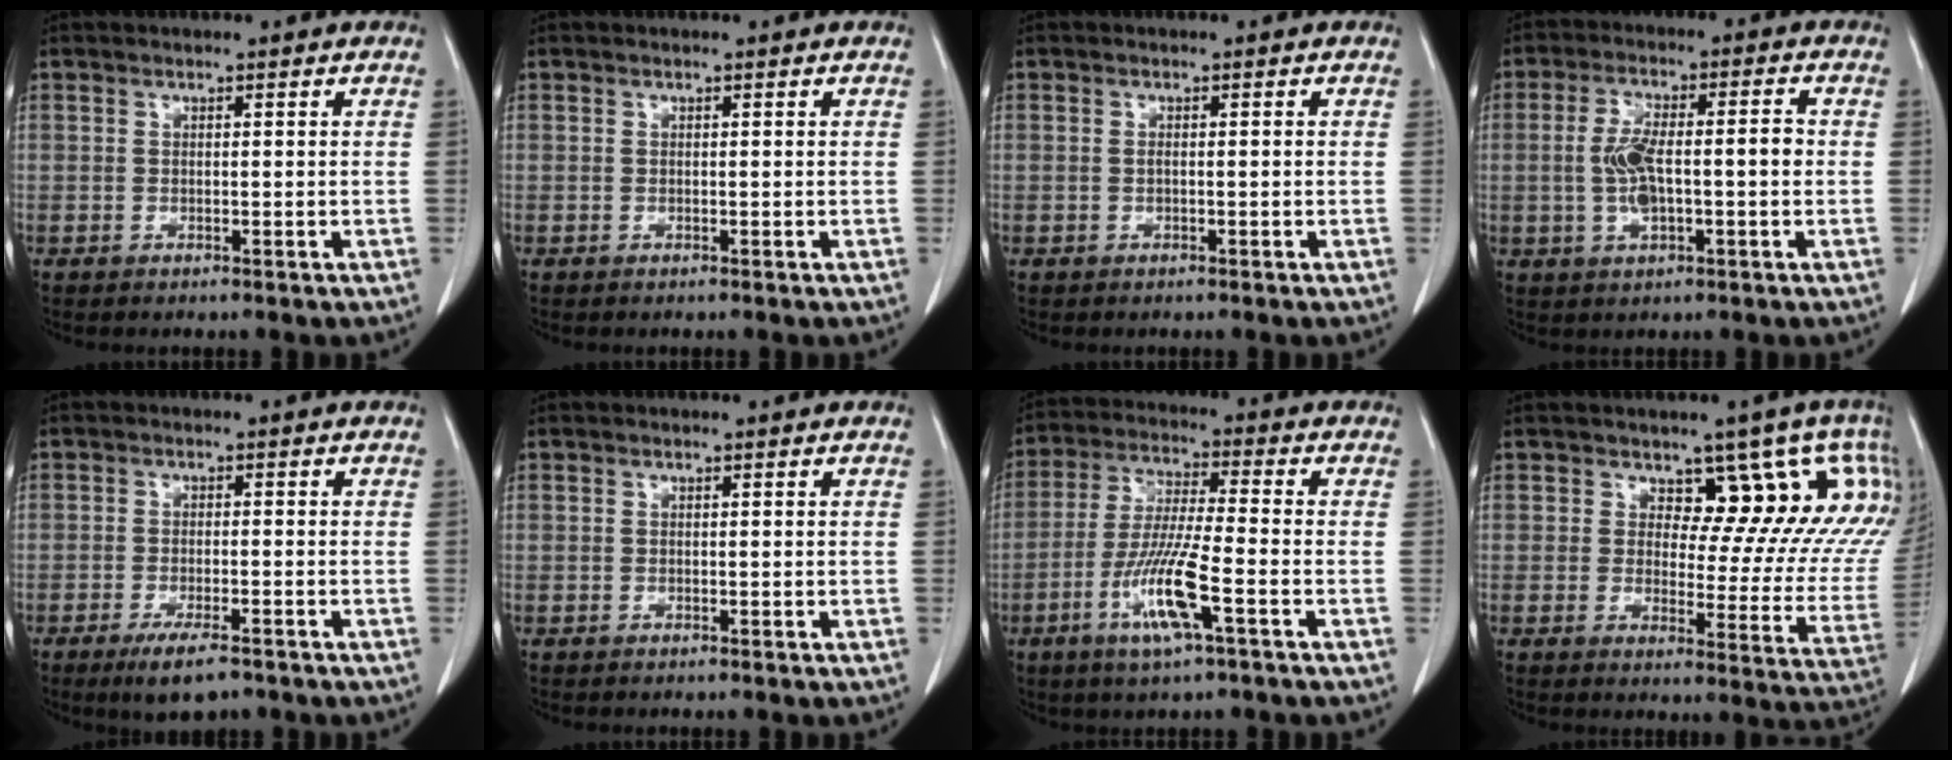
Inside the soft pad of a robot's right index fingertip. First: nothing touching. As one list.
[{"total": 0.0}, {"total": 0.9, "force": [-0.1, 0.3, 0.8], "torque": [-0.016, 0.000, 0.002]}, {"total": 8.6, "force": [-0.7, 2.6, 8.2], "torque": [-0.161, 0.018, -0.009]}, {"total": 5.4, "force": [-3.8, 1.2, 3.6], "torque": [-0.063, -0.009, -0.058]}, {"total": 0.0}, {"total": 10.7, "force": [-4.4, 0.4, 9.8], "torque": [-0.197, -0.014, -0.086]}, {"total": 12.7, "force": [9.0, 5.8, 6.8], "torque": [-0.048, -0.021, 0.082]}]